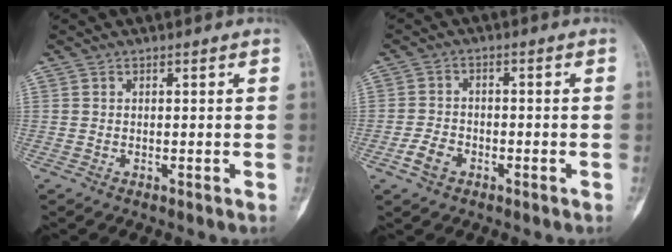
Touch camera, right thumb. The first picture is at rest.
{"total": 4.1, "force": [-2.0, 2.8, 2.1], "torque": [-0.035, 0.016, -0.039]}